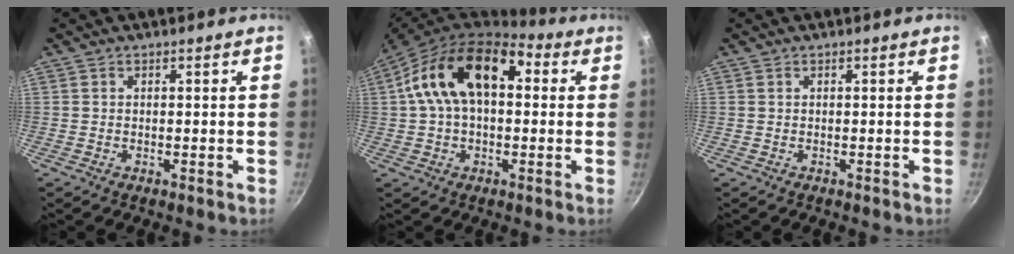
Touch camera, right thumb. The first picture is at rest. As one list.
[{"total": 16.9, "force": [2.9, 10.4, 13.0], "torque": [-0.195, 0.034, 0.028]}, {"total": 0.0}]